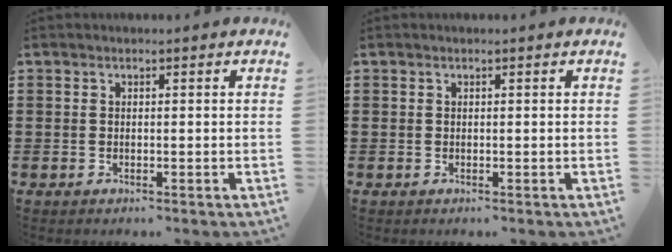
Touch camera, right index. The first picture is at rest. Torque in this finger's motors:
{"motor_torque": [0.30, -0.03, 0.02, 0.02]}